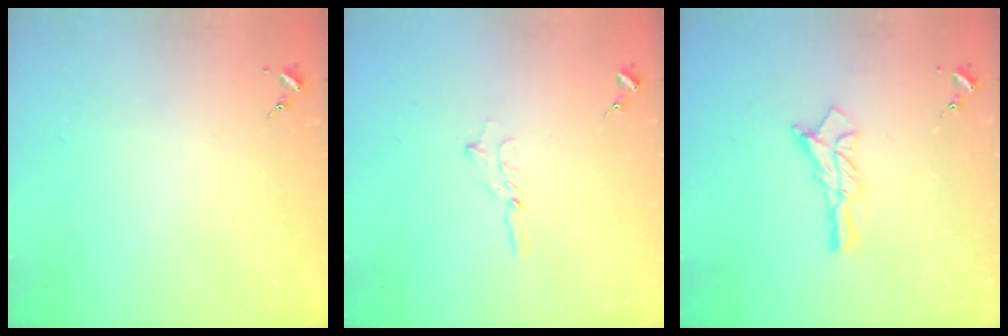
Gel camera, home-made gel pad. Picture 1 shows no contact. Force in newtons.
{"total": 2.5, "press": 2.5, "slide": 0.2}
{"total": 10.6, "press": 10.6, "slide": 0.8}